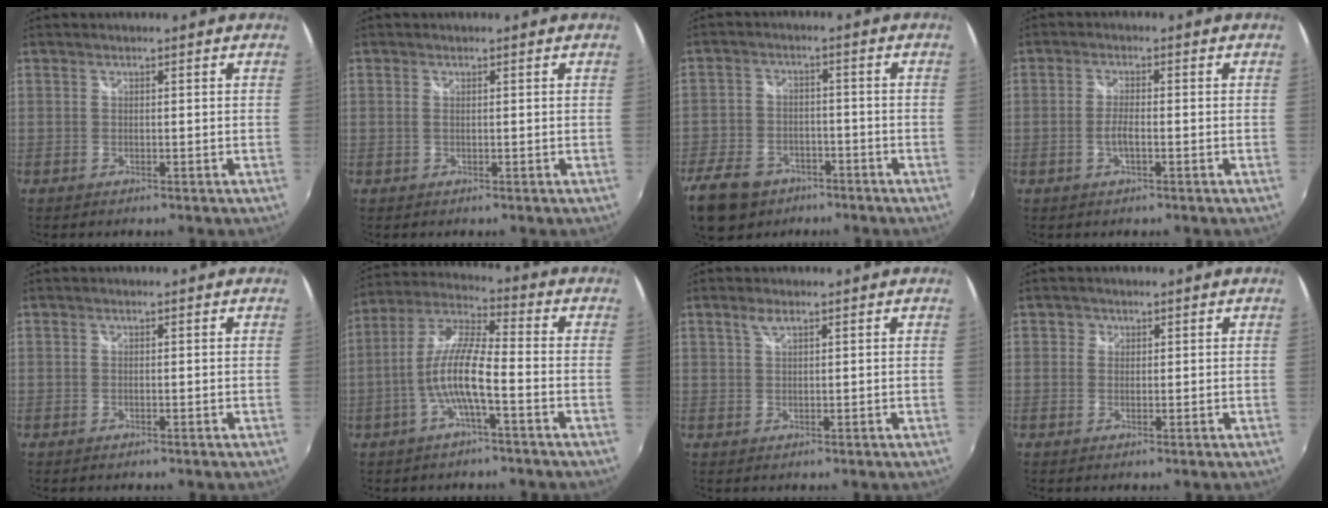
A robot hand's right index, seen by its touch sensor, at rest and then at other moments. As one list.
[{"total": 0.6, "force": [0.1, 0.2, 0.6], "torque": [-0.013, 0.000, 0.000]}, {"total": 14.3, "force": [-9.1, 9.0, 6.3], "torque": [-0.178, 0.000, -0.147]}, {"total": 2.8, "force": [-1.0, 0.8, 2.6], "torque": [-0.052, -0.002, -0.019]}, {"total": 0.0}, {"total": 10.2, "force": [-3.4, 1.5, 9.5], "torque": [-0.202, 0.005, -0.064]}, {"total": 1.7, "force": [1.1, 0.6, 1.1], "torque": [-0.021, 0.003, 0.019]}, {"total": 1.4, "force": [0.3, 1.3, 0.1], "torque": [0.001, 0.002, -0.001]}]